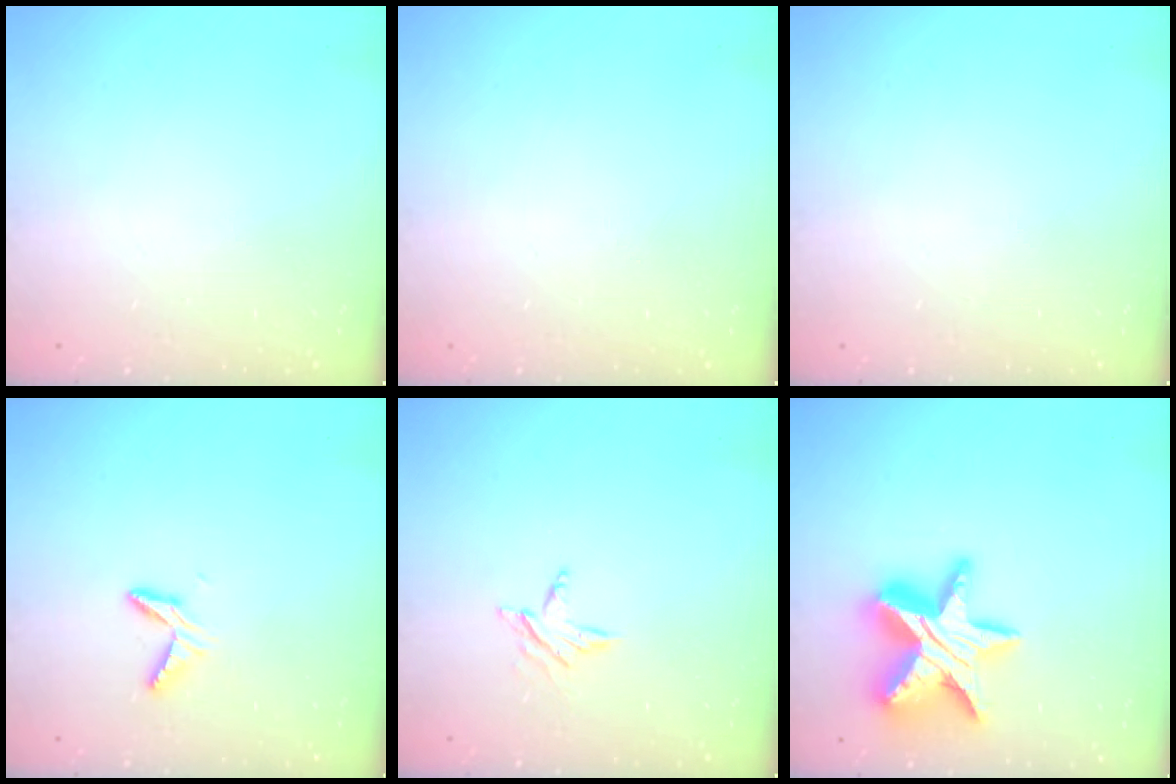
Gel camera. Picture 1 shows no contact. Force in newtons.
{"total": 0.0}
{"total": 0.0}
{"total": 4.6, "press": 4.6, "slide": 0.4}
{"total": 3.8, "press": 3.8, "slide": 0.5}
{"total": 18.0, "press": 18.0, "slide": 1.2}